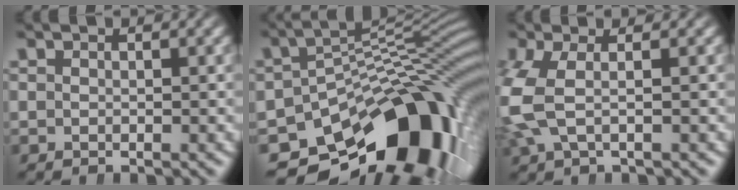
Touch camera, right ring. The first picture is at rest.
{"total": 20.5, "force": [-9.4, 11.8, 14.0], "torque": [-0.191, -0.041, -0.128]}
{"total": 4.0, "force": [0.0, 2.1, 3.3], "torque": [-0.090, -0.004, 0.006]}